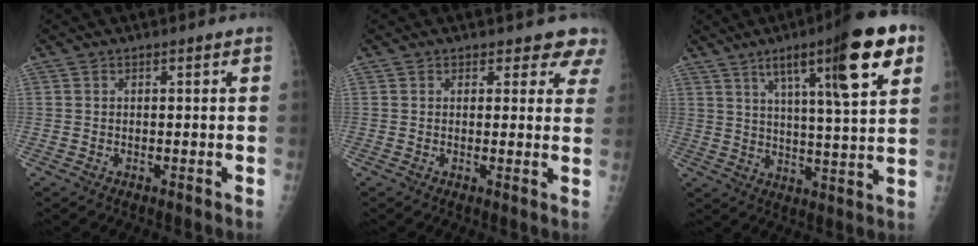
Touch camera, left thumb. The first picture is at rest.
{"total": 4.9, "force": [4.2, 2.4, 0.4], "torque": [0.039, -0.020, 0.027]}
{"total": 18.3, "force": [8.7, 2.9, 15.9], "torque": [-0.224, -0.024, 0.128]}